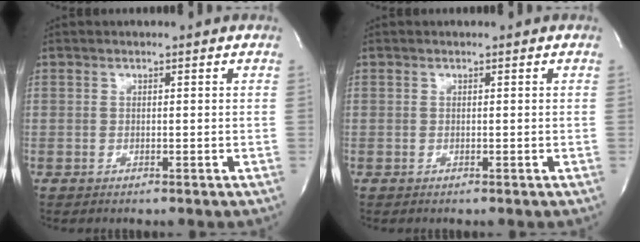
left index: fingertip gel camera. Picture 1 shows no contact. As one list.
[{"total": 0.0}]